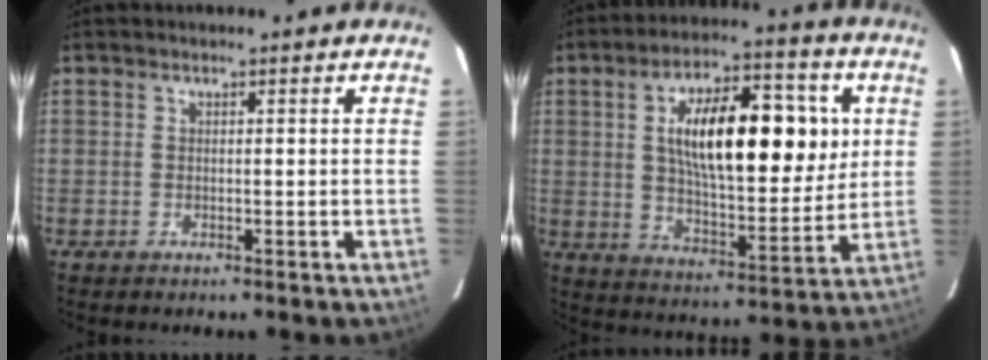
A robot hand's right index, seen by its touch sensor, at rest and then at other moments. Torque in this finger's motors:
{"motor_torque": [1.65, 0.49, 1.05, 0.21]}